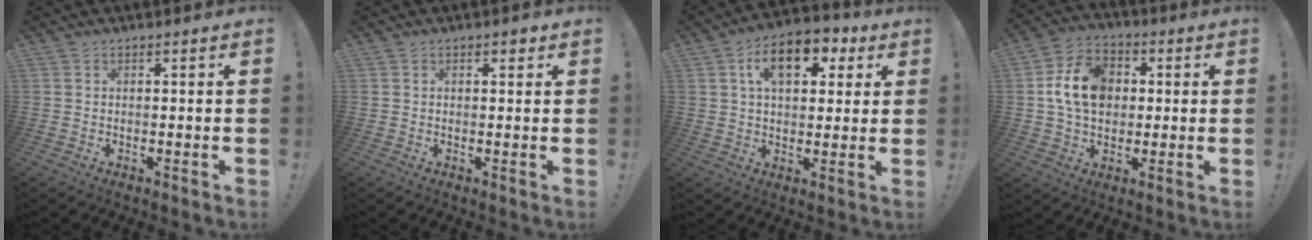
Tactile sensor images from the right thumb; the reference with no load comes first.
{"total": 1.3, "force": [0.9, 0.7, 0.7], "torque": [0.001, -0.004, 0.012]}
{"total": 13.0, "force": [5.0, 7.8, 9.1], "torque": [-0.132, -0.008, 0.086]}
{"total": 14.8, "force": [2.1, 11.3, 9.4], "torque": [-0.146, 0.002, 0.043]}